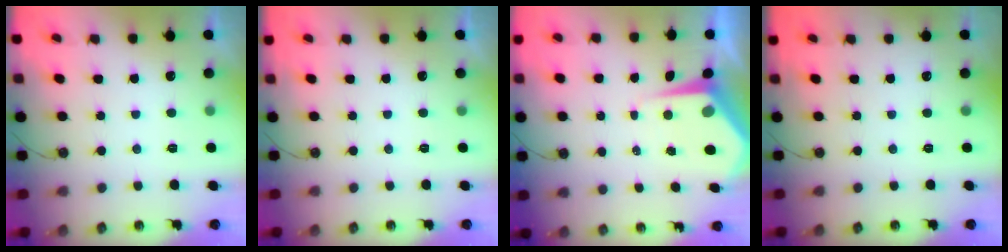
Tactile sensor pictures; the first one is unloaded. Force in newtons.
{"total": 0.0}
{"total": 6.2, "press": 6.2, "slide": 0.5}
{"total": 0.0}